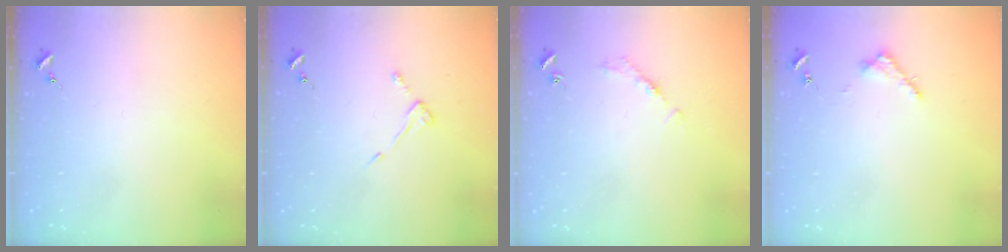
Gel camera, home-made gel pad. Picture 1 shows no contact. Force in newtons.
{"total": 4.3, "press": 4.3, "slide": 0.5}
{"total": 2.7, "press": 2.7, "slide": 0.4}
{"total": 3.2, "press": 3.2, "slide": 0.4}